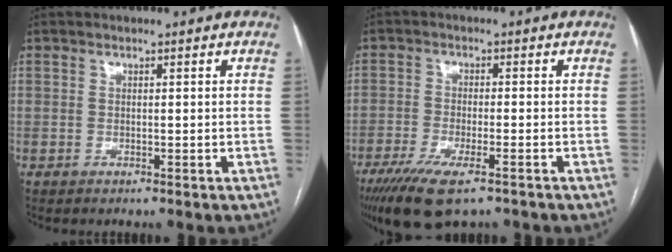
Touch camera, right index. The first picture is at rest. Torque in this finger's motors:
{"motor_torque": [1.74, -0.40, 0.62, 0.15]}